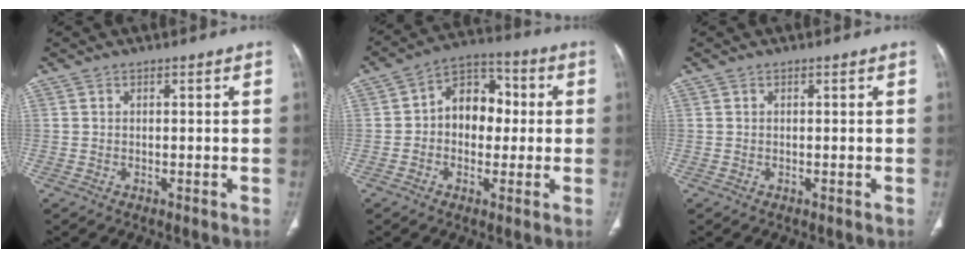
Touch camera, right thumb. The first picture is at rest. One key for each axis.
{"total": 11.1, "fx": 0.6, "fy": 8.0, "fz": 7.7, "tx": -0.076, "ty": 0.030, "tz": -0.002}
{"total": 0.0}